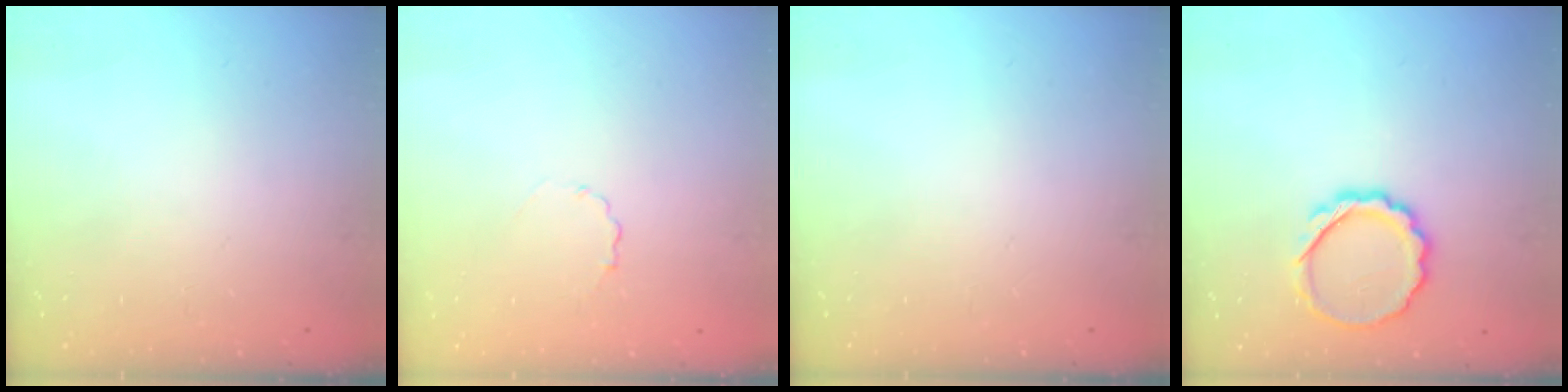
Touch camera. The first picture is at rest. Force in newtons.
{"total": 2.1, "press": 1.9, "slide": 0.9}
{"total": 0.0}
{"total": 9.9, "press": 9.8, "slide": 1.4}